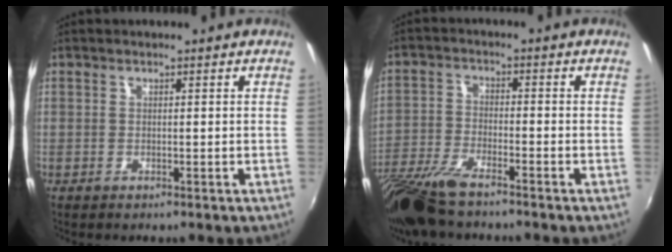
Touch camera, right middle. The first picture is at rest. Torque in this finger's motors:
{"motor_torque": [1.01, -1.12, 0.47, 0.14]}